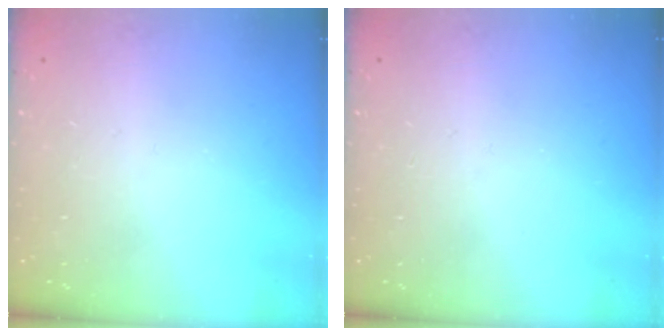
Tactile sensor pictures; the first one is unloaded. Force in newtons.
{"total": 0.0}